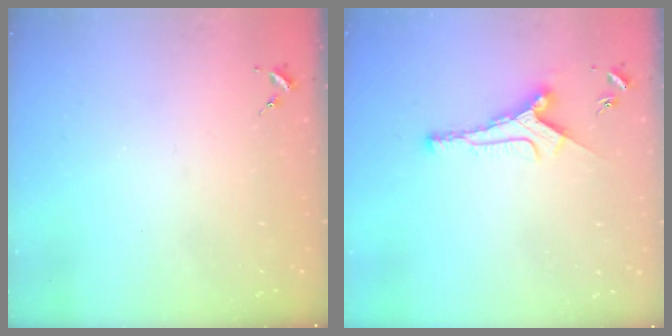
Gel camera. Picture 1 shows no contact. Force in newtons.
{"total": 8.7, "press": 8.6, "slide": 0.5}